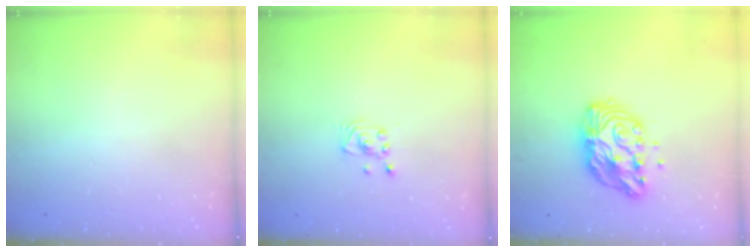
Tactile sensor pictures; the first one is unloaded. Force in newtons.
{"total": 2.2, "press": 2.2, "slide": 0.2}
{"total": 11.3, "press": 11.3, "slide": 1.0}